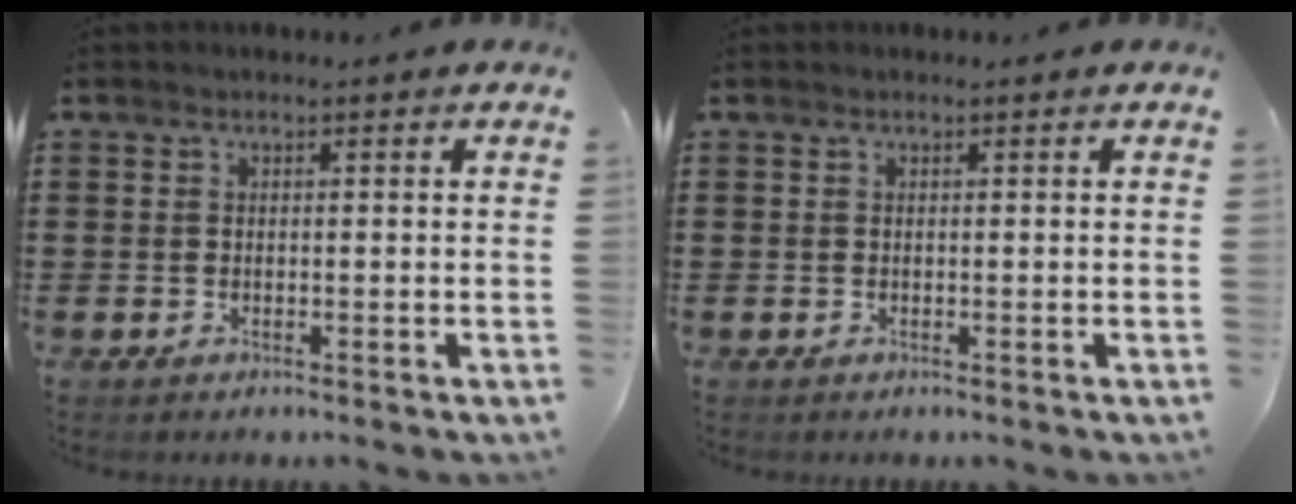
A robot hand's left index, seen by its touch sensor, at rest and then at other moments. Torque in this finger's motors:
{"motor_torque": [0.00, 0.00, 0.00, 0.00]}